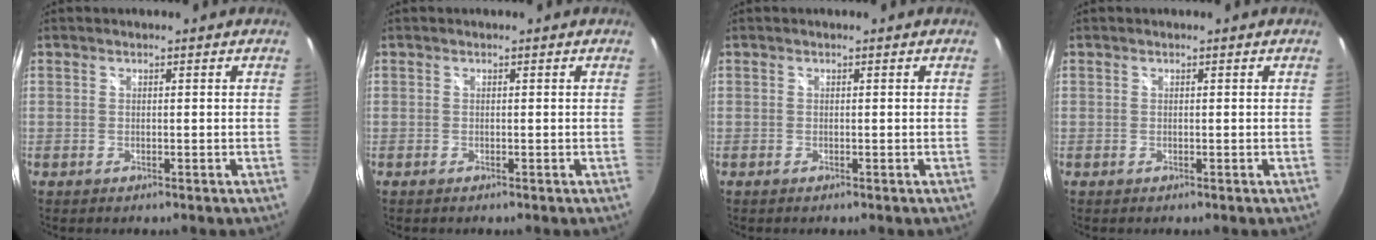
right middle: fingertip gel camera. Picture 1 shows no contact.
{"total": 0.0}
{"total": 0.0}
{"total": 0.0}